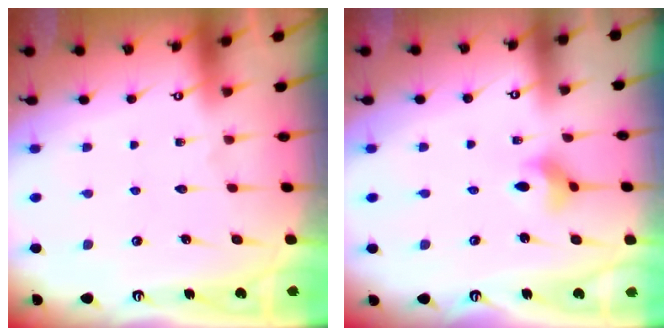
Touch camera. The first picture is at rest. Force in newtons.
{"total": 3.5, "press": 3.4, "slide": 0.7}